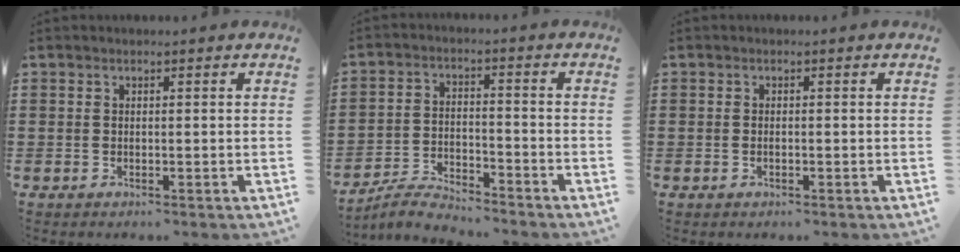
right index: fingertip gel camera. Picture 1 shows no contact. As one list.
[{"total": 4.6, "force": [-4.5, 0.4, 0.6], "torque": [-0.021, 0.006, -0.093]}, {"total": 0.5, "force": [-0.2, 0.2, 0.4], "torque": [-0.010, -0.003, -0.004]}]